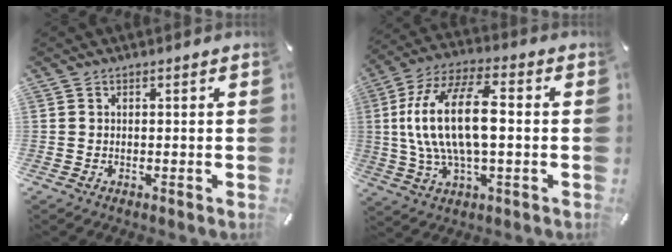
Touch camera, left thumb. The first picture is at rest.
{"total": 18.3, "force": [0.5, 8.3, 16.3], "torque": [-0.338, 0.001, 0.003]}